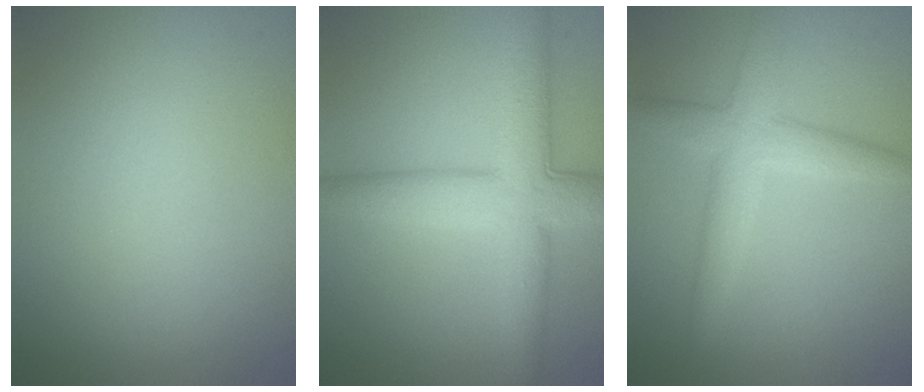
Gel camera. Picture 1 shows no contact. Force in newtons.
{"total": 6.9, "press": 6.9, "slide": 0.3}
{"total": 4.2, "press": 4.2, "slide": 0.1}